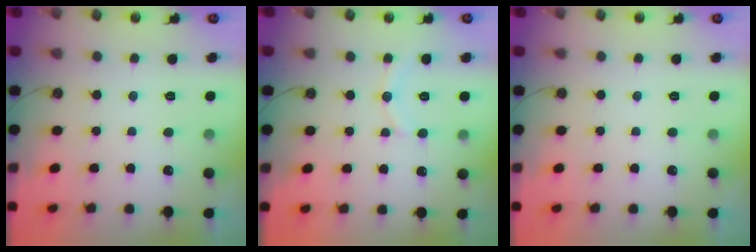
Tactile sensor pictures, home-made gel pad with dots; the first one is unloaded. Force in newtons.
{"total": 8.0, "press": 8.0, "slide": 0.6}
{"total": 0.0}